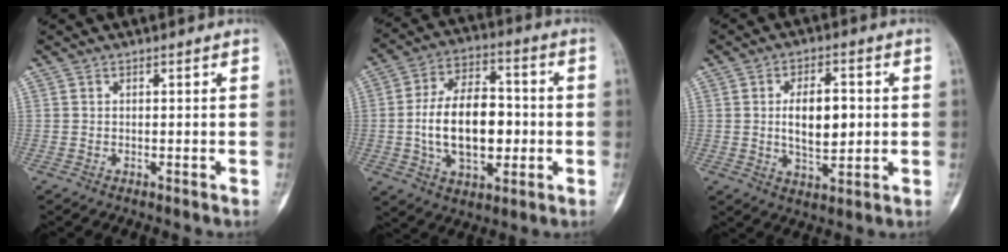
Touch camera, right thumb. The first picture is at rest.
{"total": 17.1, "force": [-1.5, 10.1, 13.8], "torque": [-0.213, 0.022, -0.020]}
{"total": 9.7, "force": [0.7, 4.9, 8.3], "torque": [-0.122, -0.005, 0.016]}